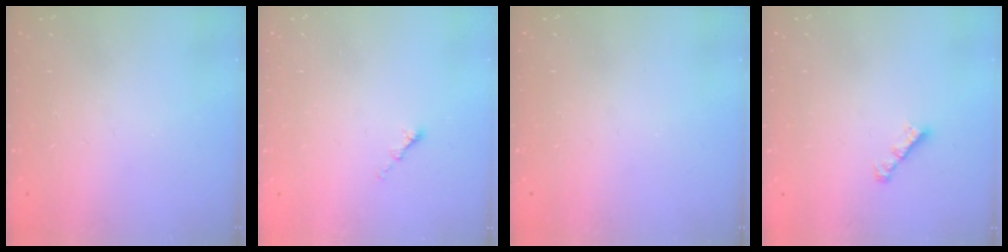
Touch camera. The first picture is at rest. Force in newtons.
{"total": 1.1, "press": 1.0, "slide": 0.5}
{"total": 0.0}
{"total": 1.7, "press": 1.6, "slide": 0.5}